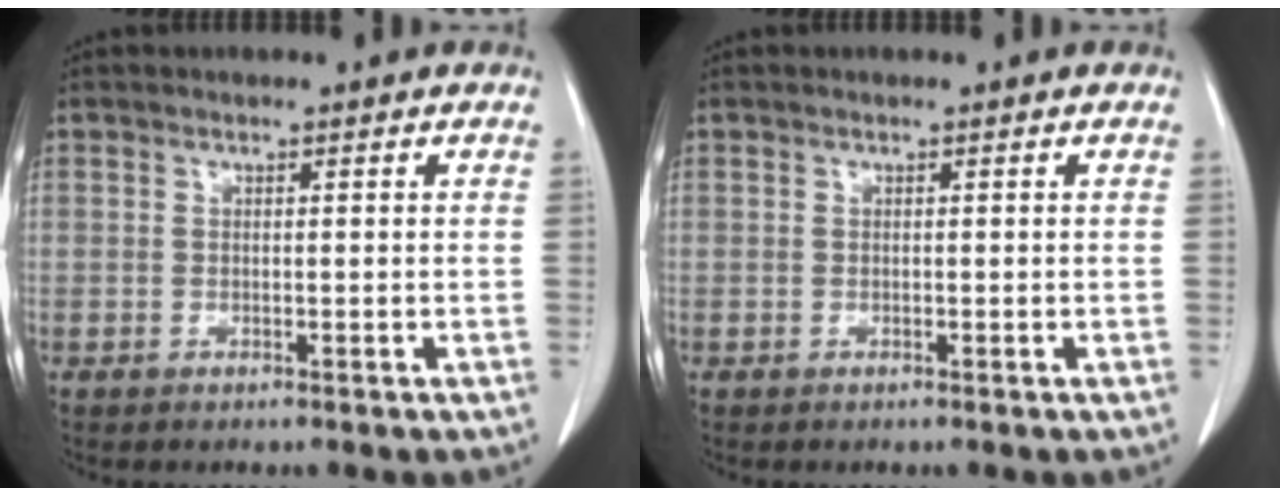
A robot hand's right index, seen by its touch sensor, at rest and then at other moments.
{"total": 0.0}